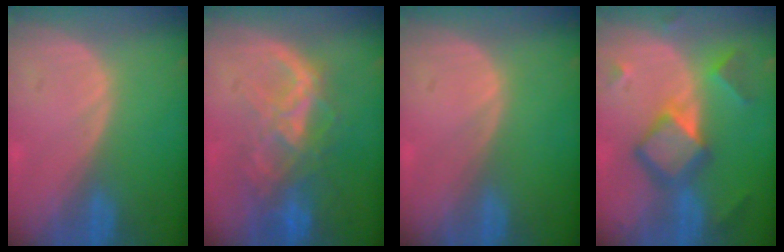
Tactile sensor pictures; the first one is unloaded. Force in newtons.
{"total": 8.9, "press": 7.5, "slide": 4.7}
{"total": 0.0}
{"total": 7.7, "press": 7.7, "slide": 0.4}